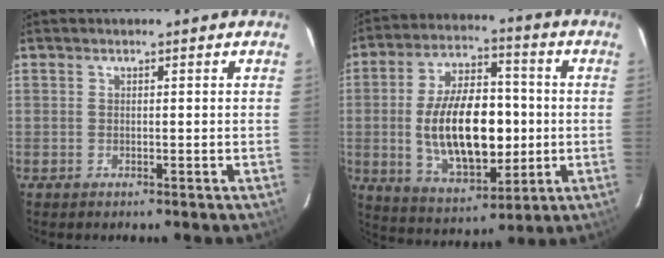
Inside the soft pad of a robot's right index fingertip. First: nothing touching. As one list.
[{"total": 18.9, "force": [-1.3, 9.7, 16.1], "torque": [-0.299, 0.008, -0.002]}]